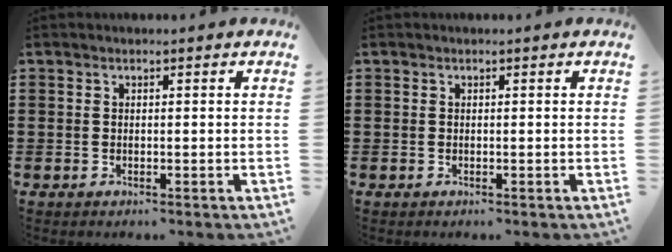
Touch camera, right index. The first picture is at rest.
{"total": 0.0}